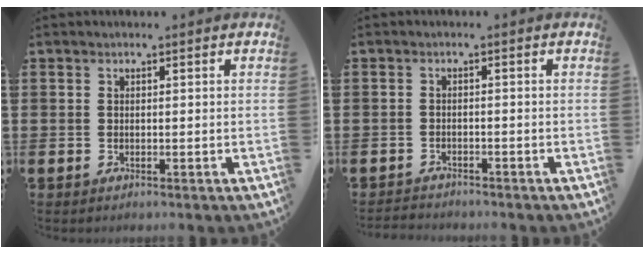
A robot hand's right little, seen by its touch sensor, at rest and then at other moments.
{"total": 1.2, "force": [-1.2, 0.1, -0.1], "torque": [-0.001, 0.004, -0.026]}